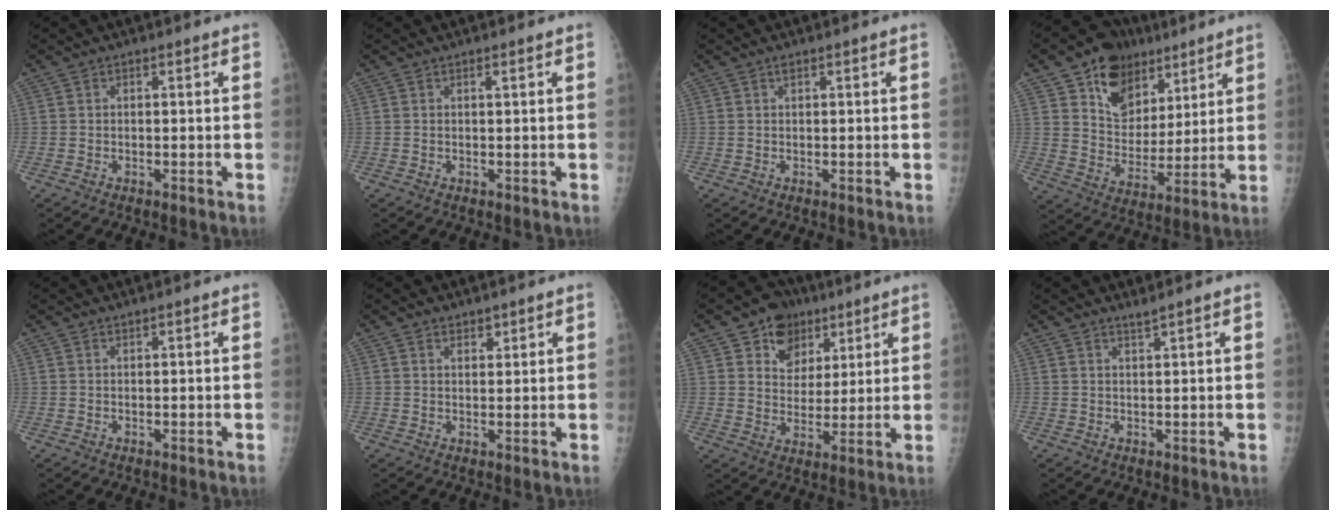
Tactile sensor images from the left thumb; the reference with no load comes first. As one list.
[{"total": 0.0}, {"total": 0.6, "force": [0.4, 0.2, 0.4], "torque": [-0.008, 0.002, 0.006]}, {"total": 15.5, "force": [8.8, 10.9, 6.6], "torque": [-0.064, -0.037, 0.151]}, {"total": 0.0}, {"total": 2.0, "force": [1.5, 1.1, 0.7], "torque": [0.002, -0.010, 0.023]}, {"total": 9.7, "force": [5.3, 7.6, 3.0], "torque": [-0.015, -0.020, 0.089]}, {"total": 1.2, "force": [1.0, -0.4, 0.3], "torque": [-0.009, -0.011, 0.021]}]